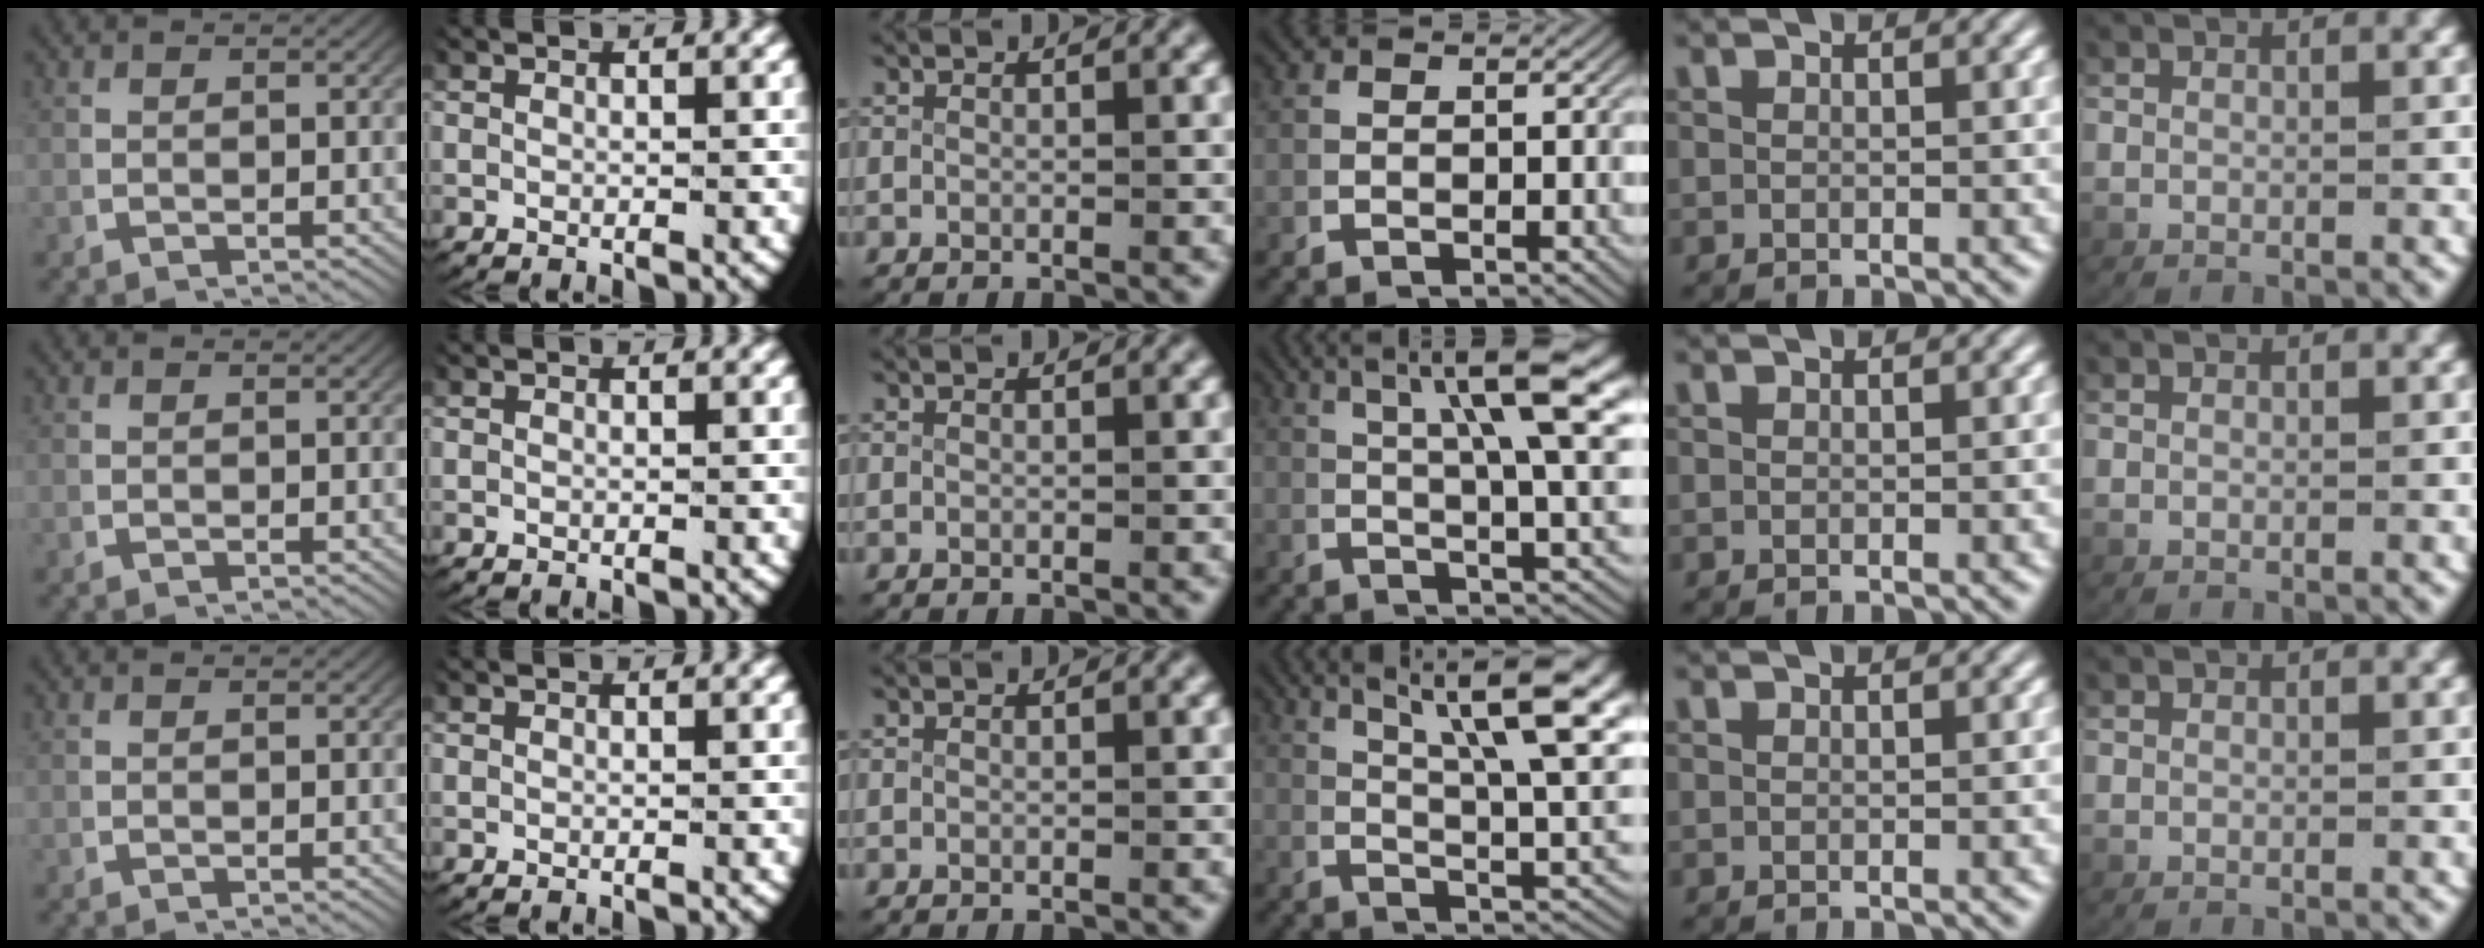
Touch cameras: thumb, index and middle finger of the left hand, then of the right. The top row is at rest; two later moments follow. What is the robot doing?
{"motion": "lift_and_place", "object": "plastic wrap"}